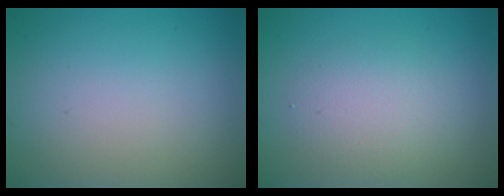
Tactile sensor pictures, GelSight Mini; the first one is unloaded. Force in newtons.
{"total": 3.0, "press": 3.0, "slide": 0.2}